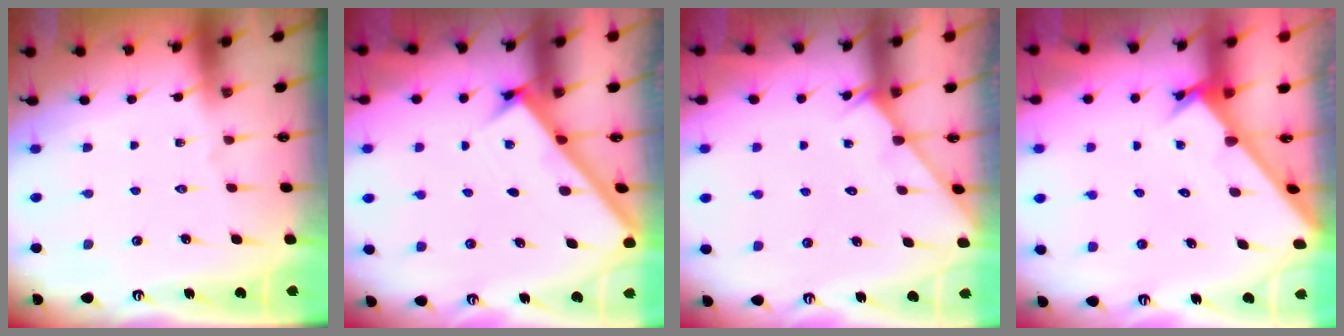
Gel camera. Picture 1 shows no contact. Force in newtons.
{"total": 2.5, "press": 2.5, "slide": 0.3}
{"total": 3.7, "press": 3.7, "slide": 0.3}
{"total": 2.4, "press": 2.4, "slide": 0.1}